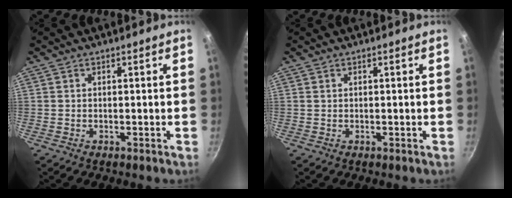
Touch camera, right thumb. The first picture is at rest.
{"total": 0.0}